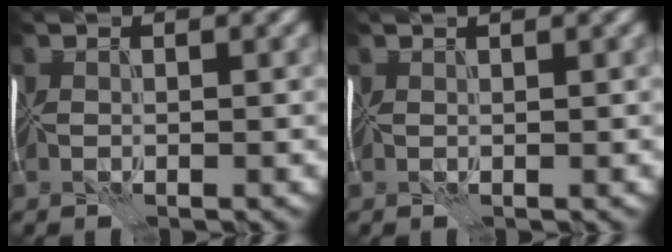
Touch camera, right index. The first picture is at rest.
{"total": 0.5, "force": [0.4, 0.0, 0.4], "torque": [-0.004, -0.003, 0.002]}